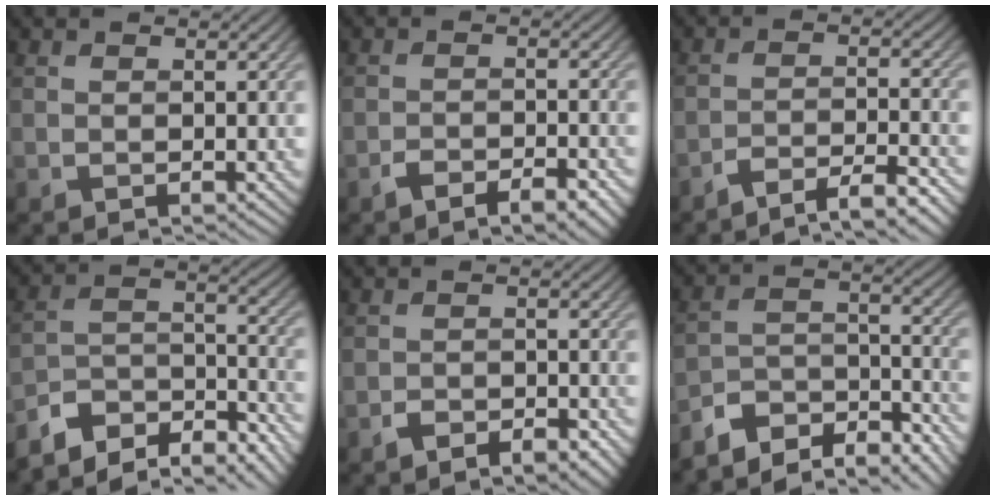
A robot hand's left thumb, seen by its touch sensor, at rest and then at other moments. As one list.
[{"total": 4.7, "force": [-3.2, 1.4, 3.1], "torque": [-0.053, 0.001, -0.048]}, {"total": 5.3, "force": [-4.3, 0.9, 3.0], "torque": [-0.050, 0.006, -0.075]}, {"total": 10.5, "force": [-8.9, 3.2, 4.4], "torque": [-0.087, 0.005, -0.157]}, {"total": 4.6, "force": [-2.9, 2.1, 2.8], "torque": [-0.044, 0.001, -0.047]}, {"total": 9.7, "force": [-8.5, 2.6, 3.7], "torque": [-0.071, 0.005, -0.154]}]